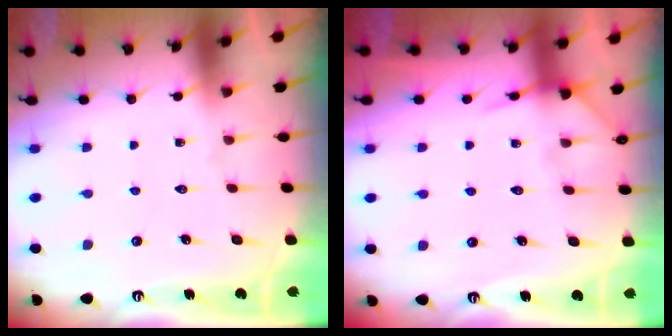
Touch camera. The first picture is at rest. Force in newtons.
{"total": 6.2, "press": 6.2, "slide": 0.7}